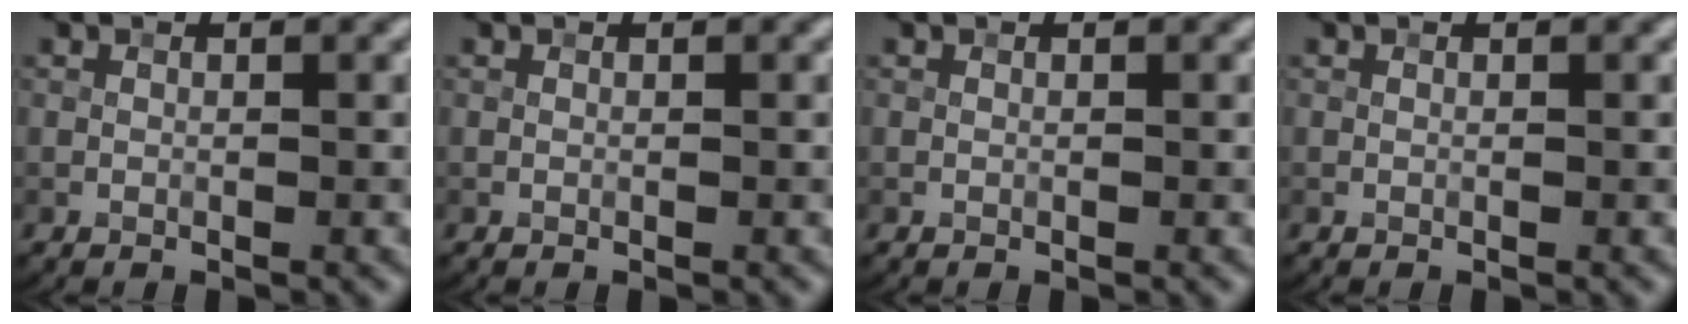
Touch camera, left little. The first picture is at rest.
{"total": 0.0}
{"total": 0.0}
{"total": 0.0}